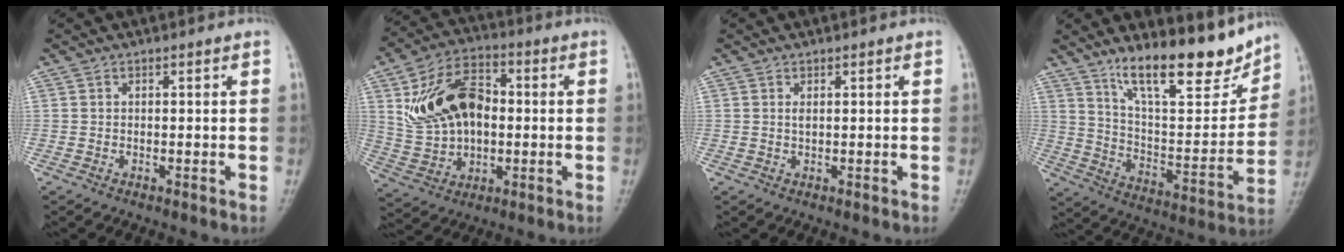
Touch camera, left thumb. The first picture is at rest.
{"total": 16.7, "force": [2.1, 11.1, 12.3], "torque": [-0.196, 0.015, 0.040]}
{"total": 0.7, "force": [0.3, 0.3, 0.6], "torque": [-0.010, -0.002, 0.006]}
{"total": 19.0, "force": [13.7, 5.9, 11.7], "torque": [-0.138, -0.079, 0.230]}